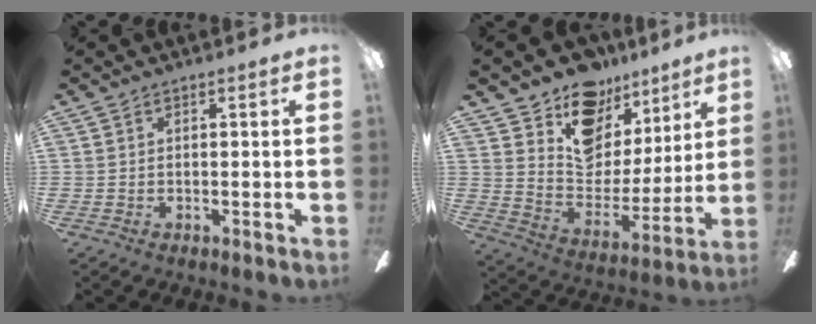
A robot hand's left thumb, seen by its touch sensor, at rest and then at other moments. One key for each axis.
{"total": 14.2, "fx": 10.5, "fy": 8.8, "fz": 3.7, "tx": -0.065, "ty": -0.084, "tz": 0.193}